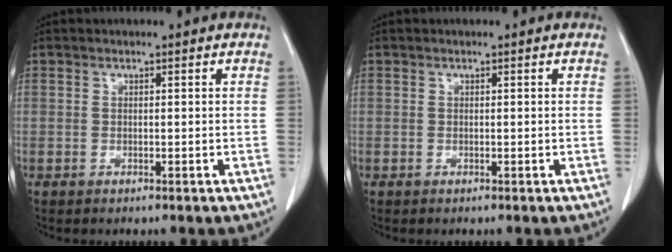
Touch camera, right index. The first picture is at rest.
{"total": 0.0}